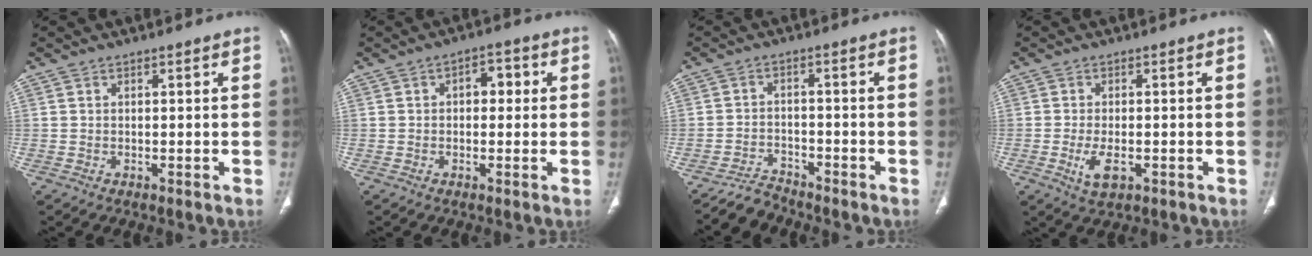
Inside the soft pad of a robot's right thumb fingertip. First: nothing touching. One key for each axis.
{"total": 4.5, "fx": 0.6, "fy": 2.9, "fz": 3.4, "tx": -0.025, "ty": 0.012, "tz": 0.003}
{"total": 3.9, "fx": -3.8, "fy": 0.8, "fz": -0.4, "tx": 0.003, "ty": 0.020, "tz": -0.069}
{"total": 4.6, "fx": -1.5, "fy": 2.2, "fz": 3.8, "tx": -0.073, "ty": -0.003, "tz": -0.020}